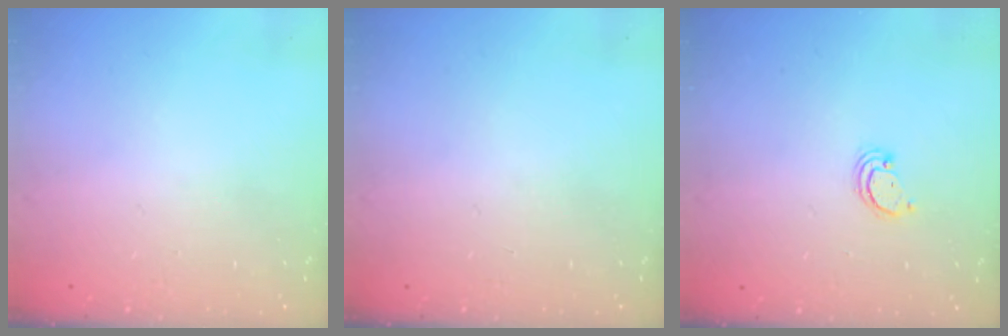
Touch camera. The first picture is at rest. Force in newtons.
{"total": 0.0}
{"total": 2.4, "press": 2.4, "slide": 0.2}